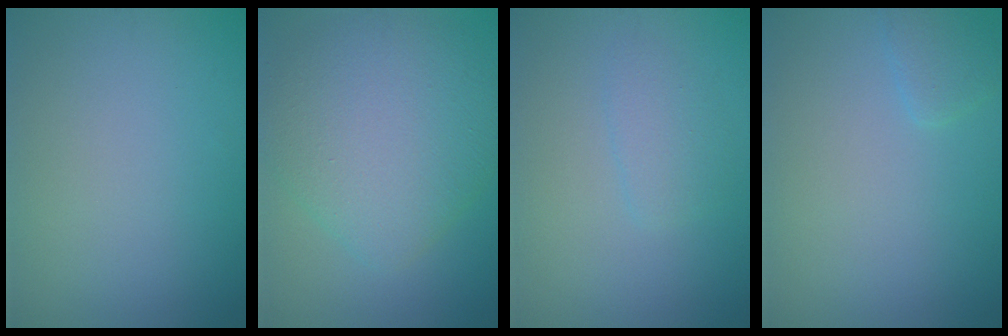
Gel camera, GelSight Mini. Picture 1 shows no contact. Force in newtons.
{"total": 7.6, "press": 7.6, "slide": 0.2}
{"total": 1.6, "press": 1.6, "slide": 0.1}
{"total": 1.2, "press": 1.2, "slide": 0.1}